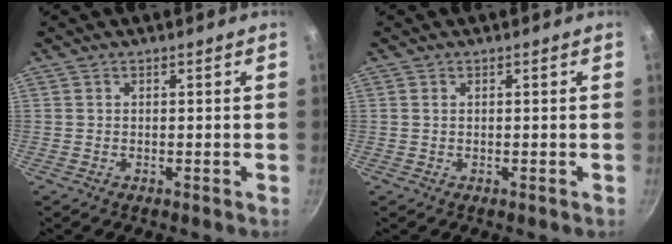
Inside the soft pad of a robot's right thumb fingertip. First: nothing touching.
{"total": 0.0}